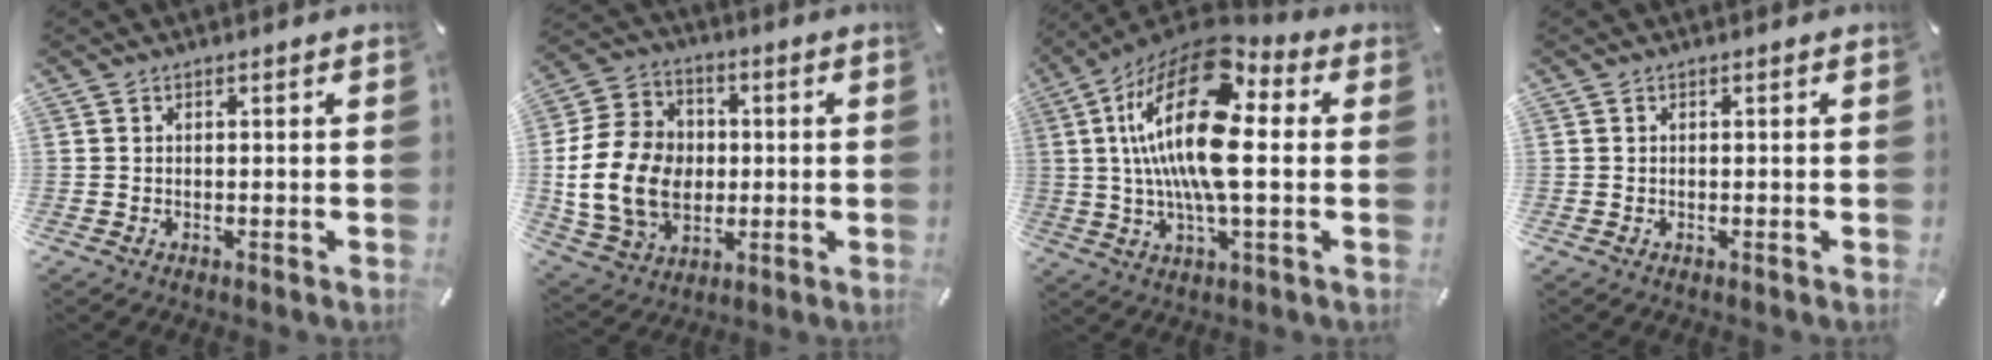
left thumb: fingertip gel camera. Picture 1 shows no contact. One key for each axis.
{"total": 16.6, "fx": -1.1, "fy": 13.6, "fz": 9.5, "tx": -0.219, "ty": 0.016, "tz": -0.019}
{"total": 24.3, "fx": 3.9, "fy": 10.3, "fz": 21.7, "tx": -0.439, "ty": -0.020, "tz": 0.059}
{"total": 0.0}